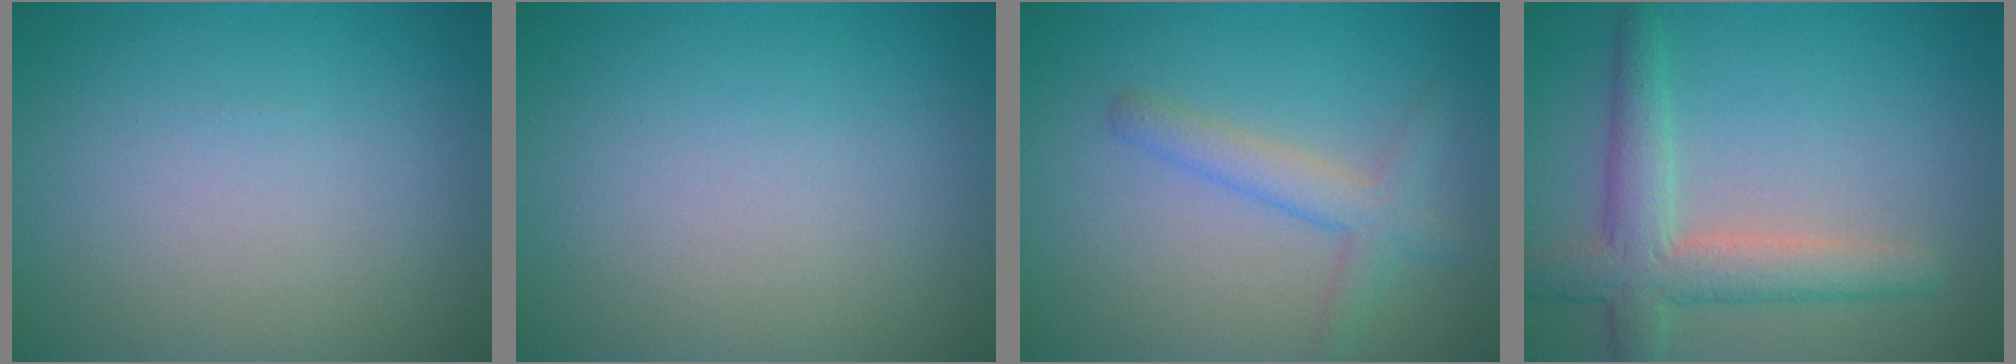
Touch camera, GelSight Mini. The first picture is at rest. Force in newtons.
{"total": 0.0}
{"total": 2.9, "press": 2.8, "slide": 0.2}
{"total": 4.9, "press": 4.9, "slide": 0.3}